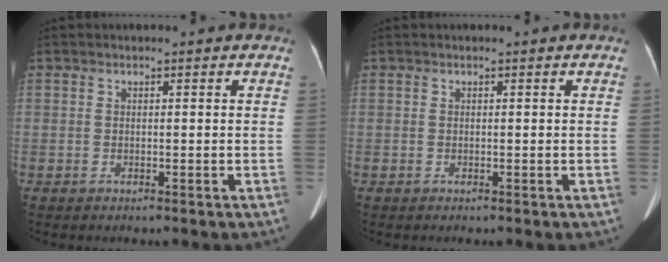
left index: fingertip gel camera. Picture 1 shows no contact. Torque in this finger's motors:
{"motor_torque": [0.07, 0.04, 0.01, 0.00]}